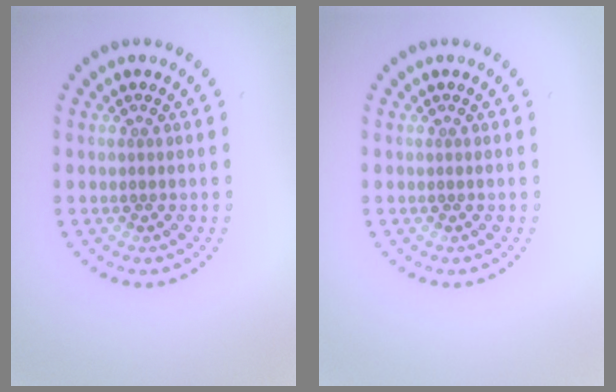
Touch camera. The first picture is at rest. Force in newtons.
{"total": 0.0}